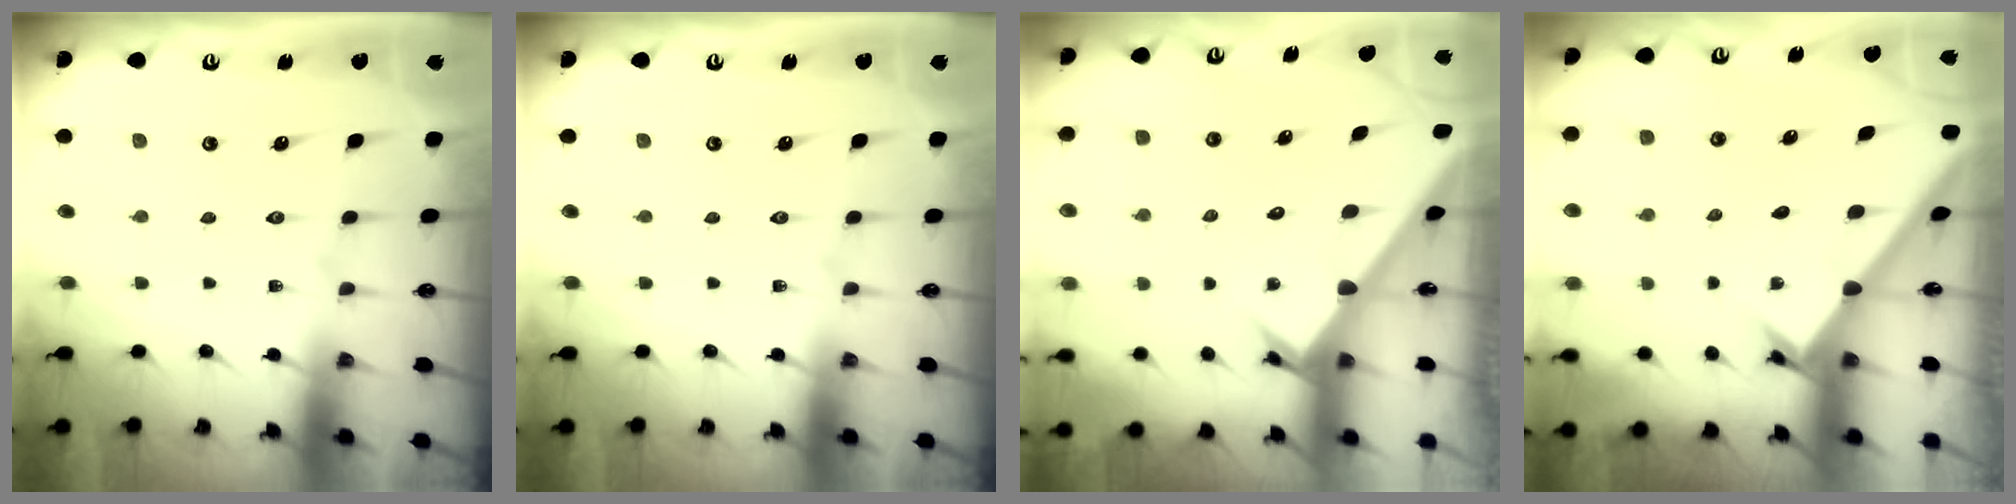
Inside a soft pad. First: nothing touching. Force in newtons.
{"total": 0.0}
{"total": 2.9, "press": 2.9, "slide": 0.1}
{"total": 1.7, "press": 1.7, "slide": 0.1}